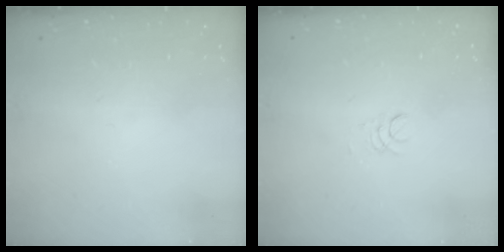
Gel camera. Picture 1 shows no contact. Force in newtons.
{"total": 2.9, "press": 2.8, "slide": 0.3}